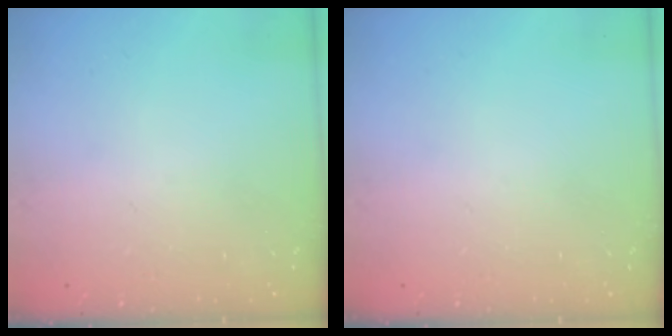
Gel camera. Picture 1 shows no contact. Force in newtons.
{"total": 0.0}